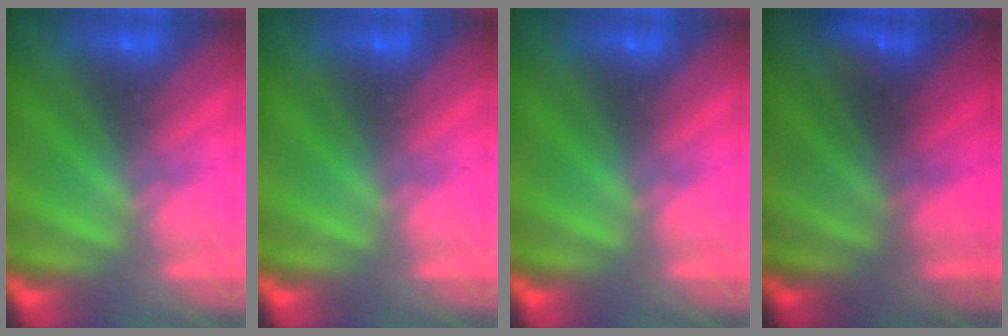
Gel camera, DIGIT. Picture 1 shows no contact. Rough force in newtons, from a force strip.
{"total": 0.0}
{"total": 0.0}
{"total": 1.4}